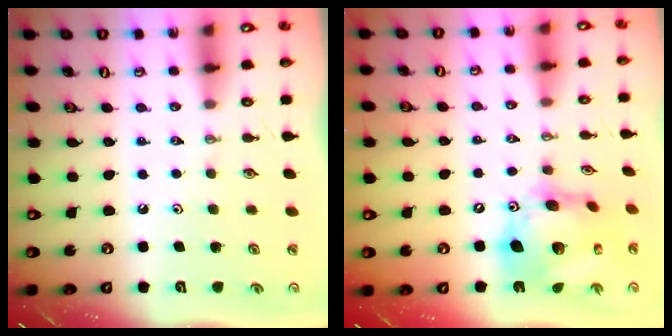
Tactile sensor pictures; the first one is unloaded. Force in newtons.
{"total": 18.9, "press": 18.8, "slide": 2.2}